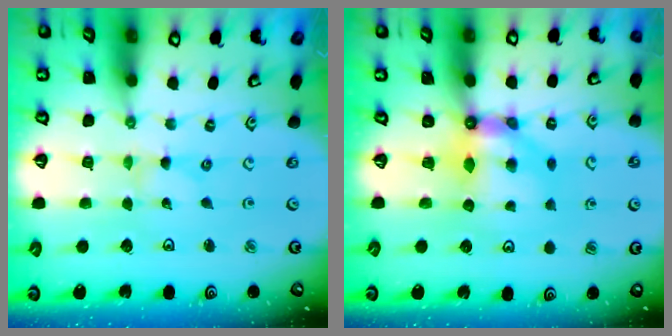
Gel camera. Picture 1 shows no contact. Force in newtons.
{"total": 7.1, "press": 7.1, "slide": 0.5}